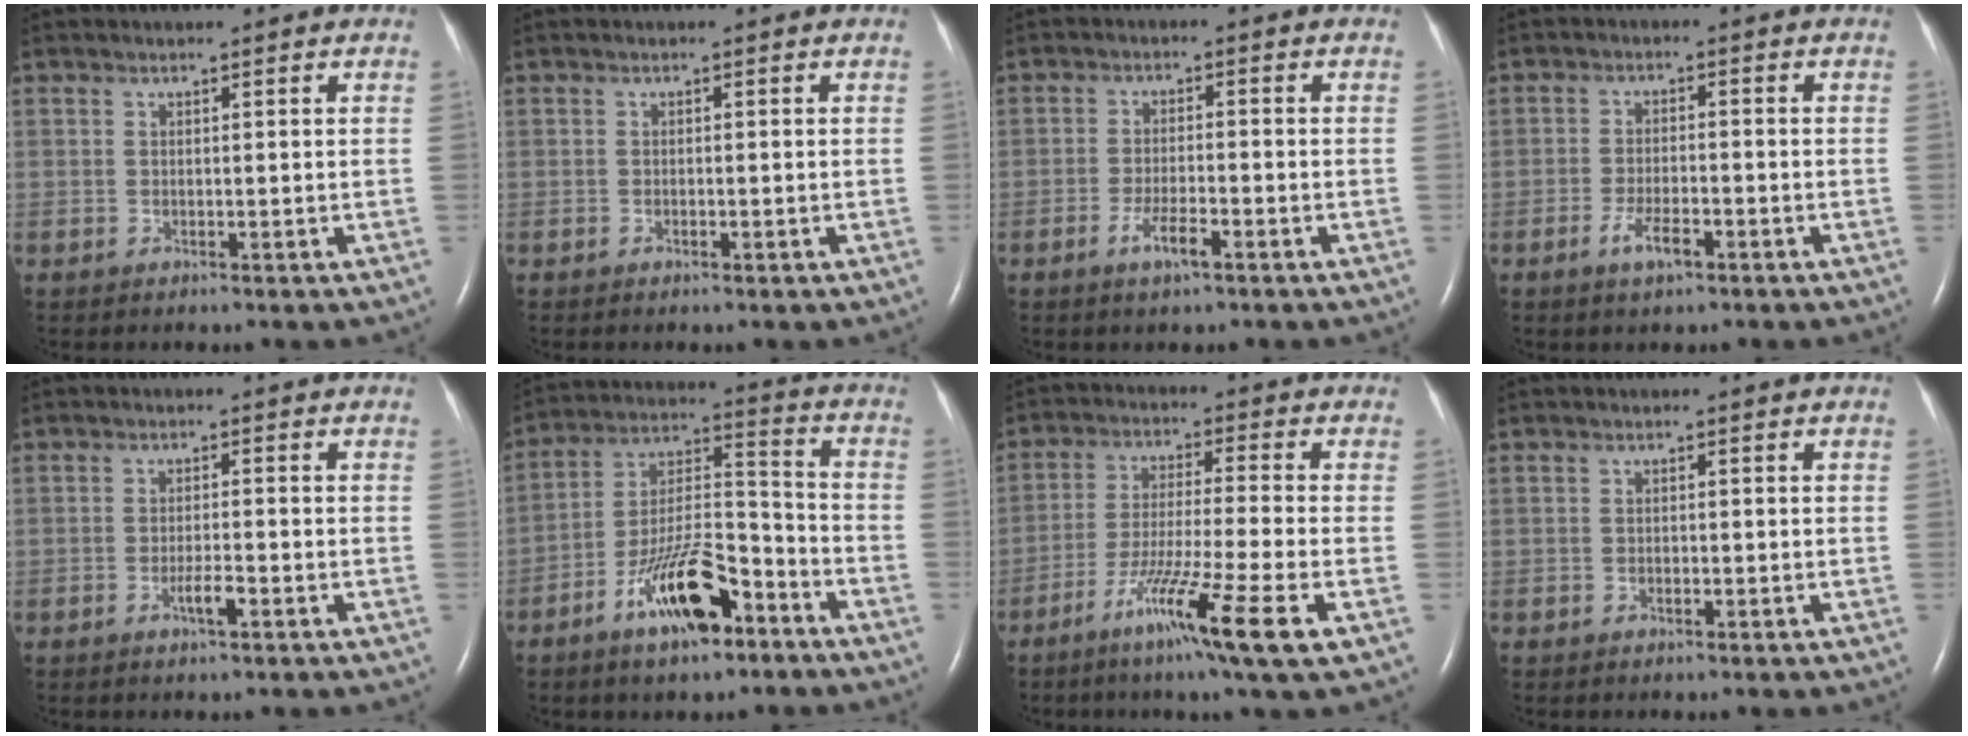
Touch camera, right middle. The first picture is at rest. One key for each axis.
{"total": 0.6, "fx": -0.4, "fy": 0.2, "fz": 0.4, "tx": -0.010, "ty": -0.001, "tz": -0.005}
{"total": 3.9, "fx": -2.2, "fy": 0.6, "fz": 3.1, "tx": -0.063, "ty": -0.002, "tz": -0.042}
{"total": 3.9, "fx": -2.3, "fy": 1.1, "fz": 3.0, "tx": -0.063, "ty": -0.001, "tz": -0.042}
{"total": 2.4, "fx": -1.3, "fy": 0.2, "fz": 2.0, "tx": -0.038, "ty": -0.001, "tz": -0.024}
{"total": 13.5, "fx": -7.9, "fy": 4.1, "fz": 10.2, "tx": -0.195, "ty": 0.009, "tz": -0.135}
{"total": 12.7, "fx": -6.3, "fy": -1.0, "fz": 11.0, "tx": -0.206, "ty": -0.037, "tz": -0.113}
{"total": 0.6, "fx": -0.3, "fy": 0.3, "fz": 0.3, "tx": -0.007, "ty": 0.001, "tz": -0.006}